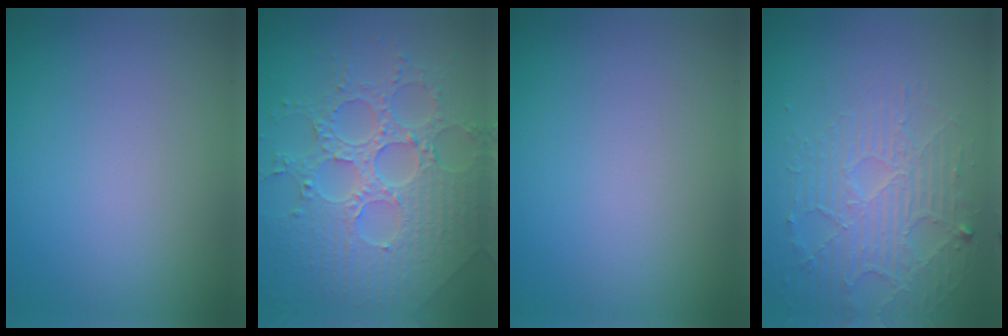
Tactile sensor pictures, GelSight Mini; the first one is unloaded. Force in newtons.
{"total": 7.9, "press": 5.9, "slide": 5.4}
{"total": 0.0}
{"total": 5.0, "press": 3.4, "slide": 3.6}